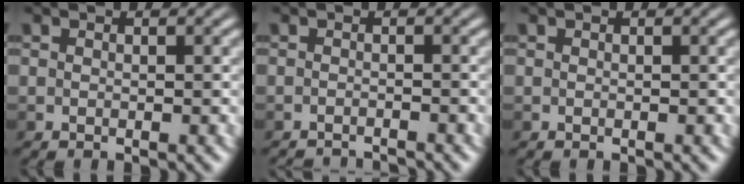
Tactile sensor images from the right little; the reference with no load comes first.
{"total": 1.3, "force": [-1.2, -0.2, 0.4], "torque": [-0.001, -0.004, -0.023]}
{"total": 0.0}